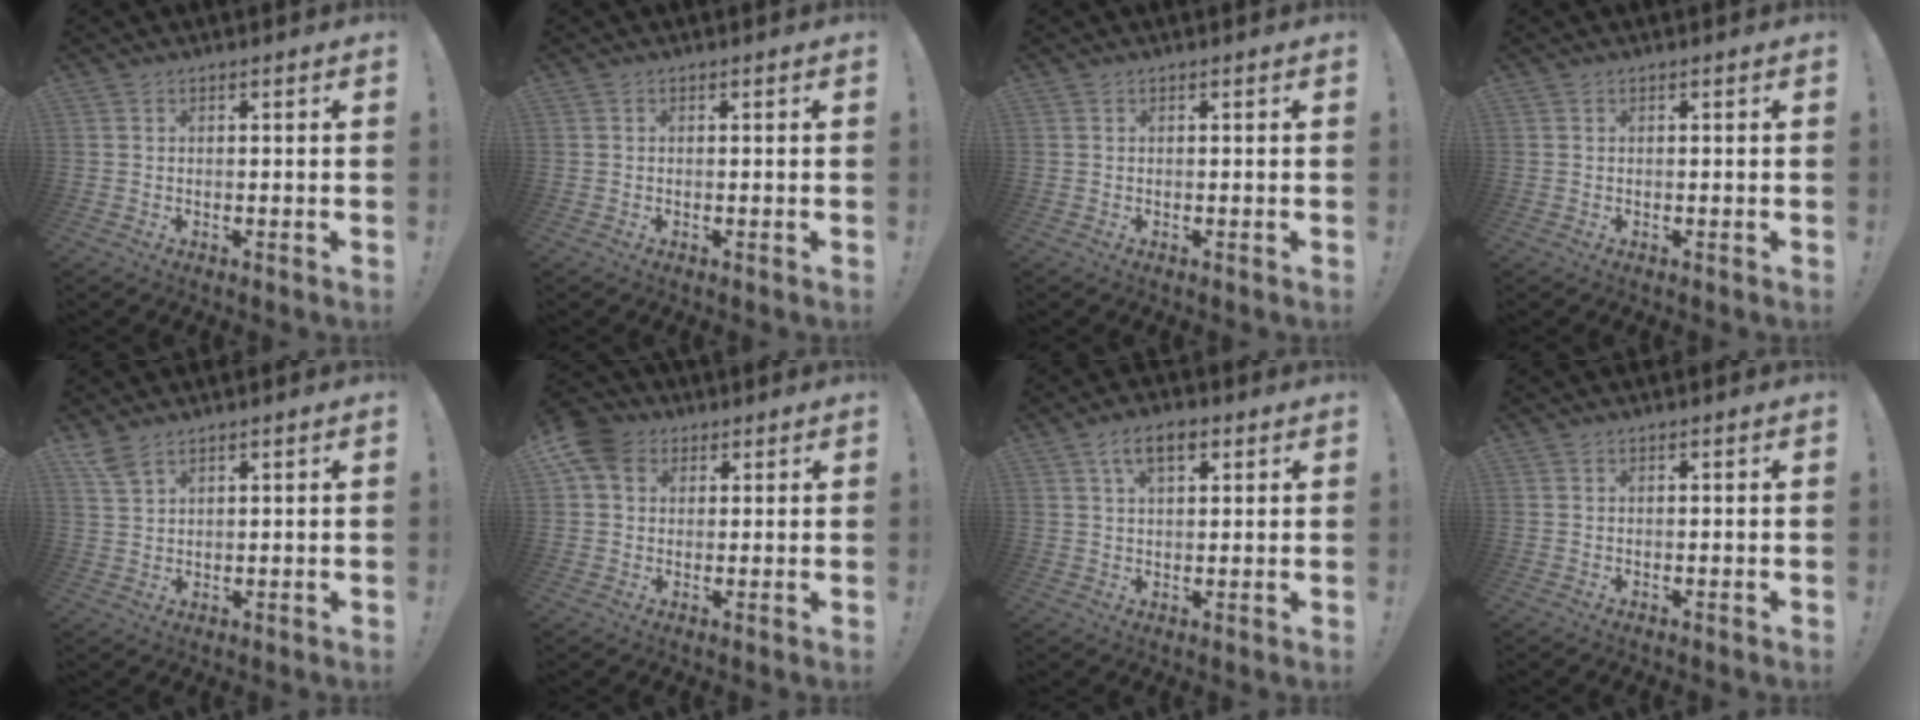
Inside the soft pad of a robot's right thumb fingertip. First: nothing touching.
{"total": 0.0}
{"total": 0.0}
{"total": 0.0}
{"total": 4.4, "force": [3.4, 1.7, 2.3], "torque": [-0.047, -0.016, 0.066]}
{"total": 8.0, "force": [3.3, 6.3, 3.7], "torque": [-0.070, -0.005, 0.066]}
{"total": 6.9, "force": [3.1, 3.5, 5.1], "torque": [-0.088, 0.005, 0.055]}
{"total": 0.0}